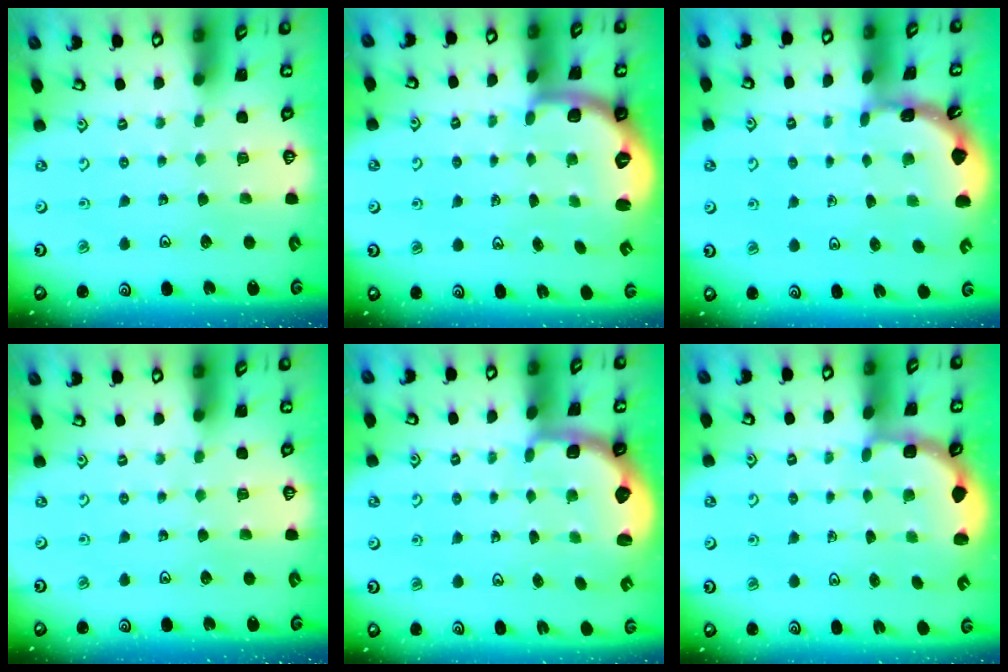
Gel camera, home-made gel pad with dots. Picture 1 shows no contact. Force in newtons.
{"total": 2.0, "press": 1.5, "slide": 1.3}
{"total": 1.6, "press": 1.6, "slide": 0.1}
{"total": 0.0}
{"total": 2.7, "press": 2.1, "slide": 1.7}
{"total": 2.9, "press": 2.5, "slide": 1.4}